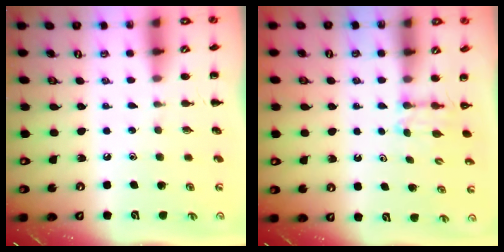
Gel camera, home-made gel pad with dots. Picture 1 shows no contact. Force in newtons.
{"total": 2.6, "press": 2.4, "slide": 1.0}